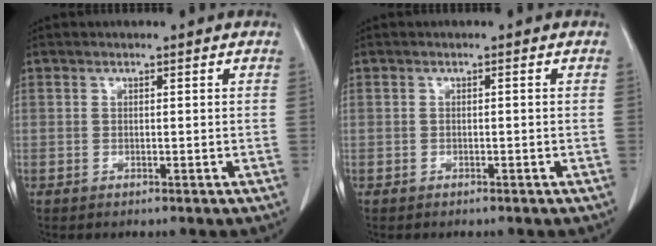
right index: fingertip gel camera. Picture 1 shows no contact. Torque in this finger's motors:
{"motor_torque": [0.00, -0.05, -0.01, 0.01]}